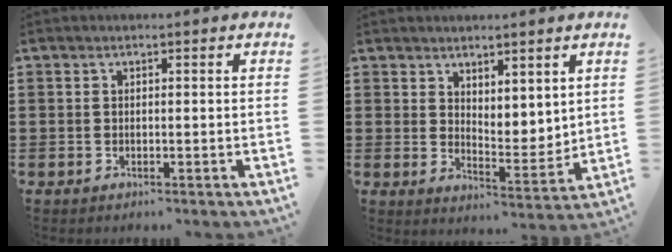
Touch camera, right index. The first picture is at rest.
{"total": 4.2, "force": [3.9, 1.4, 0.2], "torque": [-0.010, -0.019, 0.073]}